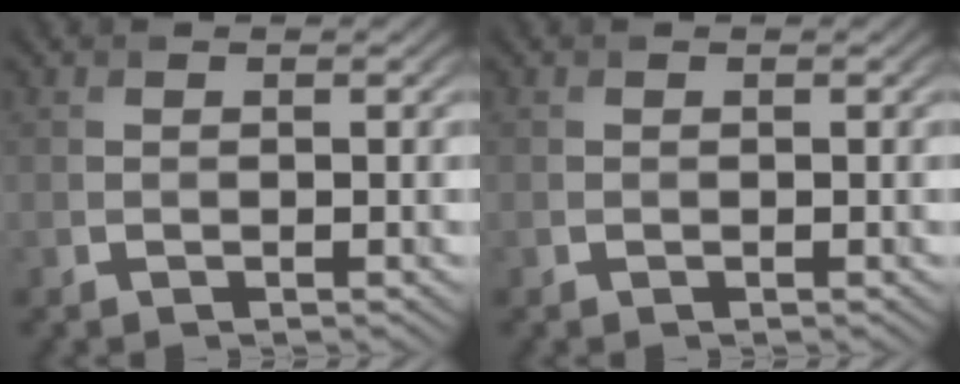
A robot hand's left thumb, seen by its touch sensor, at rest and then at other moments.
{"total": 0.0}